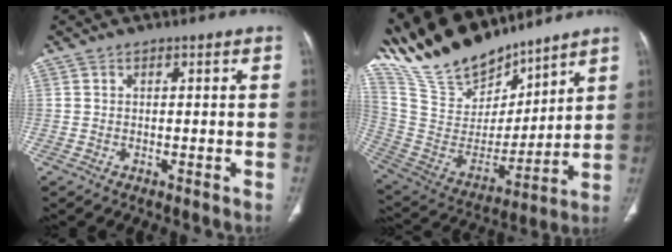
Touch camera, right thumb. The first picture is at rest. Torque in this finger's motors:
{"motor_torque": [-2.56, 2.45, -0.69, 1.12, 0.06]}